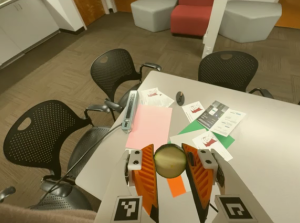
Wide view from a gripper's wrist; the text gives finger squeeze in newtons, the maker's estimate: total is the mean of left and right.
{"total": 12.4, "left": 12.2, "right": 12.6}